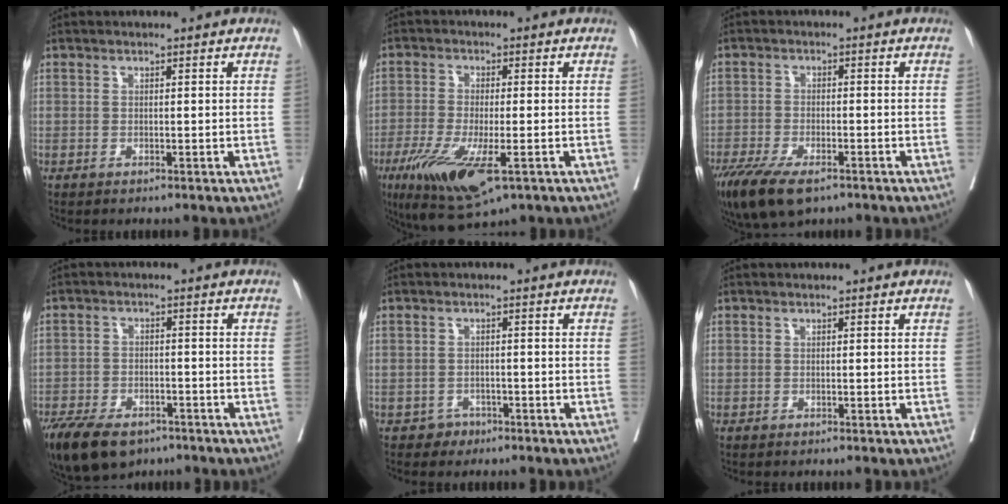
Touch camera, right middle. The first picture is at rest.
{"total": 11.8, "force": [-5.7, 3.2, 9.8], "torque": [-0.178, -0.030, -0.091]}
{"total": 10.8, "force": [-7.3, 3.9, 6.9], "torque": [-0.123, -0.018, -0.119]}
{"total": 11.3, "force": [-7.9, 5.5, 5.9], "torque": [-0.117, -0.007, -0.125]}
{"total": 1.7, "force": [-1.1, 1.3, 0.0], "torque": [0.003, 0.008, -0.017]}
{"total": 0.0}